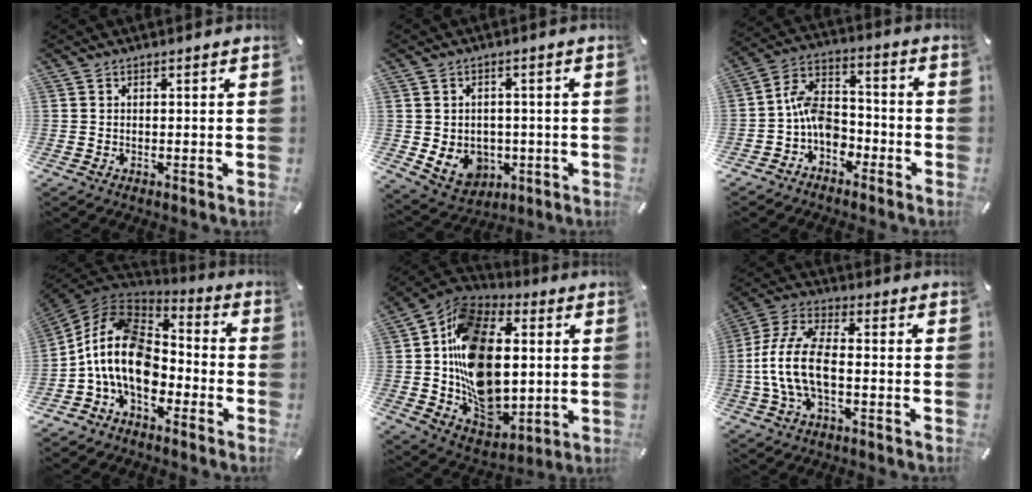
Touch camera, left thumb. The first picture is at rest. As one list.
[{"total": 7.4, "force": [-0.9, 6.8, 2.9], "torque": [-0.054, -0.002, -0.013]}, {"total": 8.9, "force": [-4.0, 6.5, 4.5], "torque": [-0.099, 0.023, -0.076]}, {"total": 17.2, "force": [-5.0, 11.6, 11.8], "torque": [-0.250, 0.023, -0.088]}, {"total": 22.3, "force": [1.4, 16.3, 15.2], "torque": [-0.277, -0.012, 0.029]}, {"total": 12.1, "force": [-2.4, 6.1, 10.2], "torque": [-0.225, -0.003, -0.045]}]